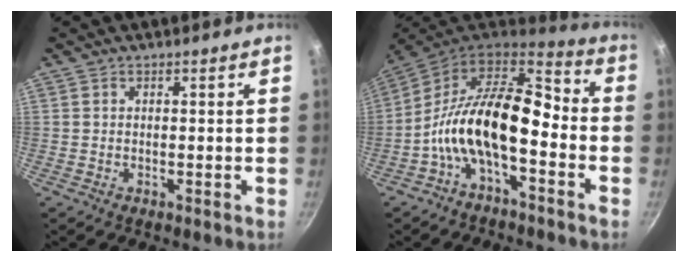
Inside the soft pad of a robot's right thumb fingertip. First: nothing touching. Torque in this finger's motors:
{"motor_torque": [2.29, 2.72, 1.66, -1.11, 0.24]}